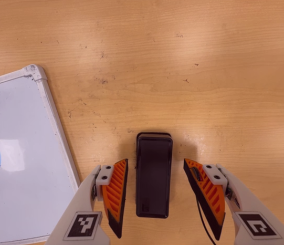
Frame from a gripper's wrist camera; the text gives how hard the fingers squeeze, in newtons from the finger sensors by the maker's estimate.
{"total": 0.0}